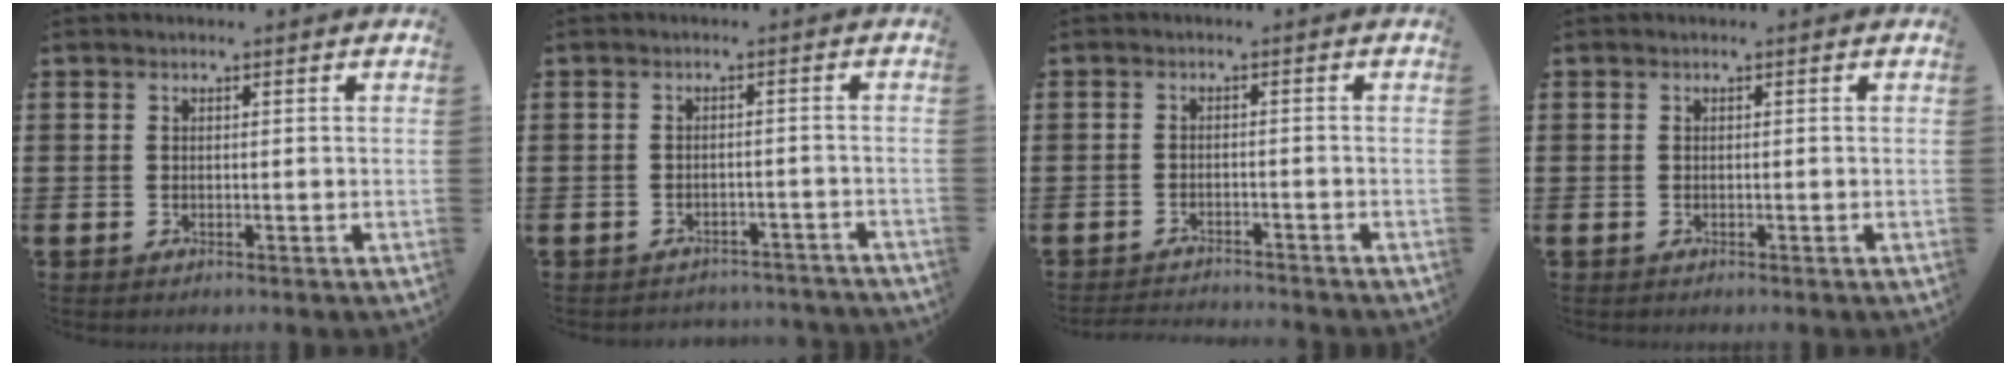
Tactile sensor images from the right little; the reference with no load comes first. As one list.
[{"total": 1.8, "force": [-1.8, 0.1, -0.1], "torque": [-0.004, 0.004, -0.039]}, {"total": 1.8, "force": [-1.8, -0.1, 0.0], "torque": [-0.002, 0.004, -0.039]}, {"total": 0.0}]